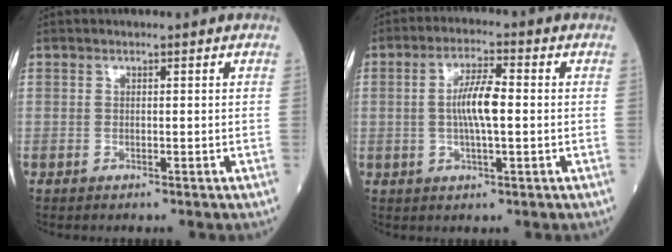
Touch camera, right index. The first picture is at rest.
{"total": 6.5, "force": [0.1, 1.1, 6.4], "torque": [-0.124, 0.007, -0.003]}